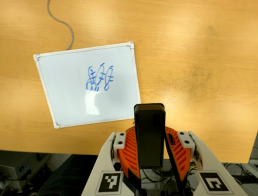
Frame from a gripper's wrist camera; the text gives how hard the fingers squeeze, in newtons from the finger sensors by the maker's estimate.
{"total": 6.5, "left": 5.9, "right": 7.1}